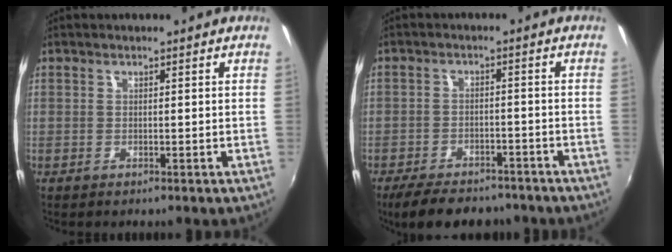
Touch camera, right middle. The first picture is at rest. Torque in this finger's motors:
{"motor_torque": [0.92, -1.22, 0.18, 0.08]}